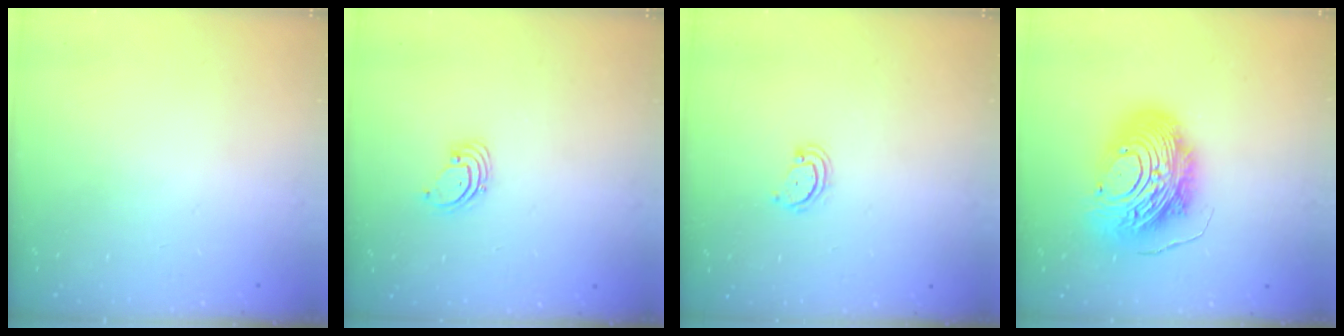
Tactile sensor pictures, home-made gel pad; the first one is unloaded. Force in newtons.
{"total": 1.5, "press": 1.5, "slide": 0.1}
{"total": 3.2, "press": 3.2, "slide": 0.3}
{"total": 17.9, "press": 17.8, "slide": 1.9}